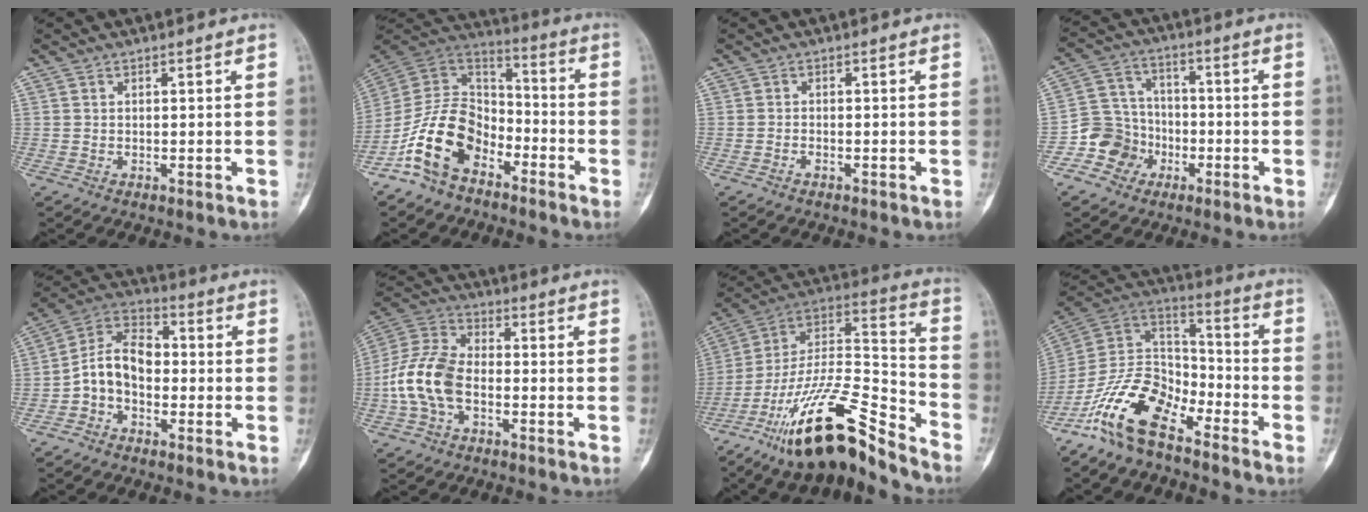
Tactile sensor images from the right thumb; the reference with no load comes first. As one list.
[{"total": 15.2, "force": [-8.2, 9.5, 8.6], "torque": [-0.150, 0.075, -0.167]}, {"total": 0.7, "force": [-0.6, 0.3, 0.4], "torque": [-0.010, 0.004, -0.012]}, {"total": 9.3, "force": [-4.2, 8.1, 1.7], "torque": [0.007, 0.051, -0.080]}, {"total": 9.7, "force": [-2.0, 6.8, 6.6], "torque": [-0.106, 0.041, -0.052]}, {"total": 12.2, "force": [-3.0, 7.5, 9.2], "torque": [-0.194, 0.034, -0.064]}, {"total": 22.8, "force": [-16.8, 5.5, 14.4], "torque": [-0.272, 0.094, -0.302]}, {"total": 15.9, "force": [-10.5, 7.6, 9.2], "torque": [-0.157, 0.085, -0.208]}]